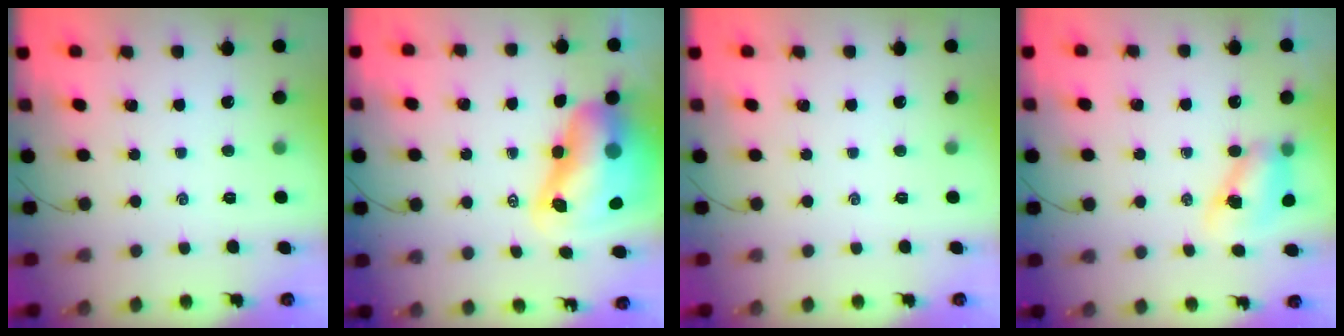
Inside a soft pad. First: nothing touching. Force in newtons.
{"total": 14.7, "press": 14.2, "slide": 3.9}
{"total": 0.0}
{"total": 8.6, "press": 8.4, "slide": 1.5}